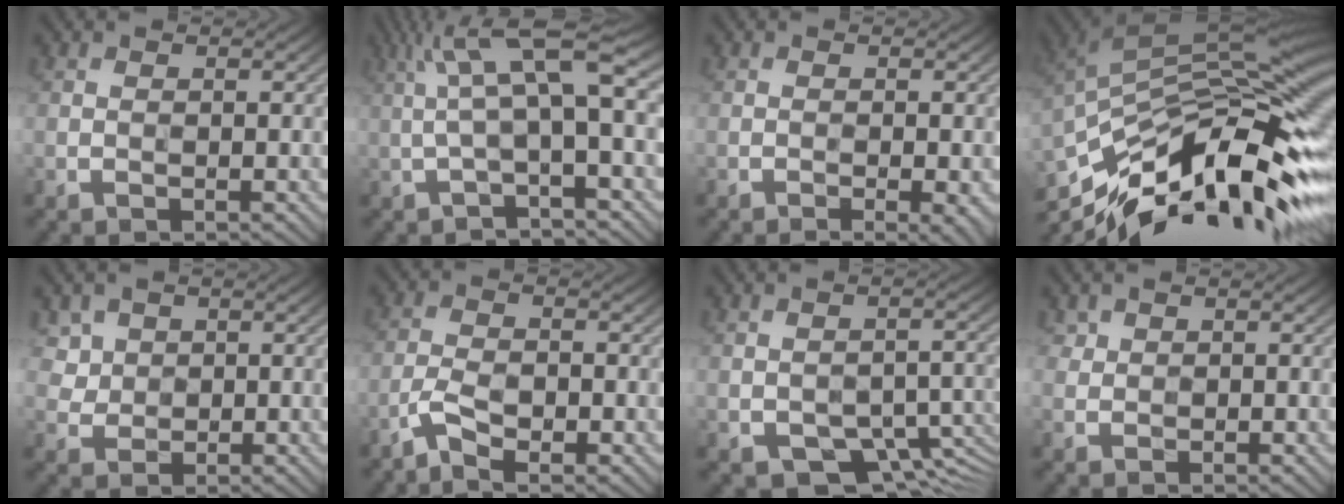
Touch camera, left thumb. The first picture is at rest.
{"total": 9.0, "force": [1.3, 1.8, 8.7], "torque": [-0.161, 0.027, 0.019]}
{"total": 2.3, "force": [-1.1, 0.4, 1.9], "torque": [-0.028, 0.004, -0.011]}
{"total": 16.6, "force": [-7.6, 5.6, 13.6], "torque": [-0.245, 0.010, -0.149]}
{"total": 4.4, "force": [1.9, 3.7, 1.4], "torque": [-0.056, -0.003, 0.043]}
{"total": 4.3, "force": [-2.8, 1.4, 3.0], "torque": [-0.066, 0.003, -0.063]}
{"total": 8.3, "force": [-4.6, 4.5, 5.3], "torque": [-0.078, -0.015, -0.069]}
{"total": 1.4, "force": [0.8, 1.2, 0.2], "torque": [-0.002, 0.000, 0.011]}